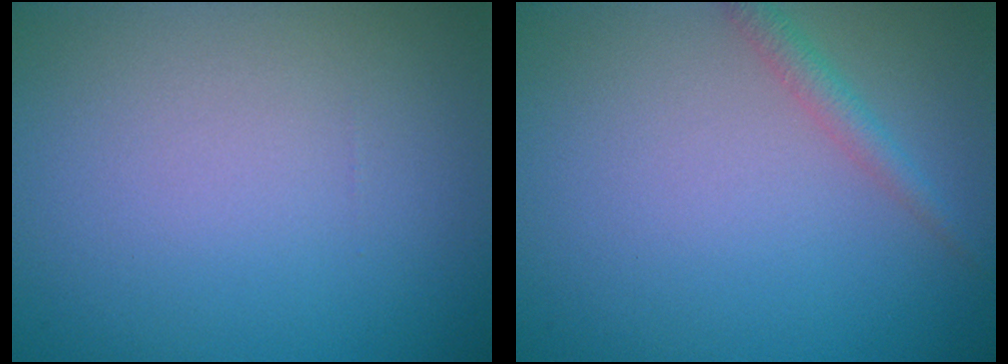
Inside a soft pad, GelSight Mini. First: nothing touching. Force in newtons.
{"total": 1.5, "press": 1.5, "slide": 0.1}